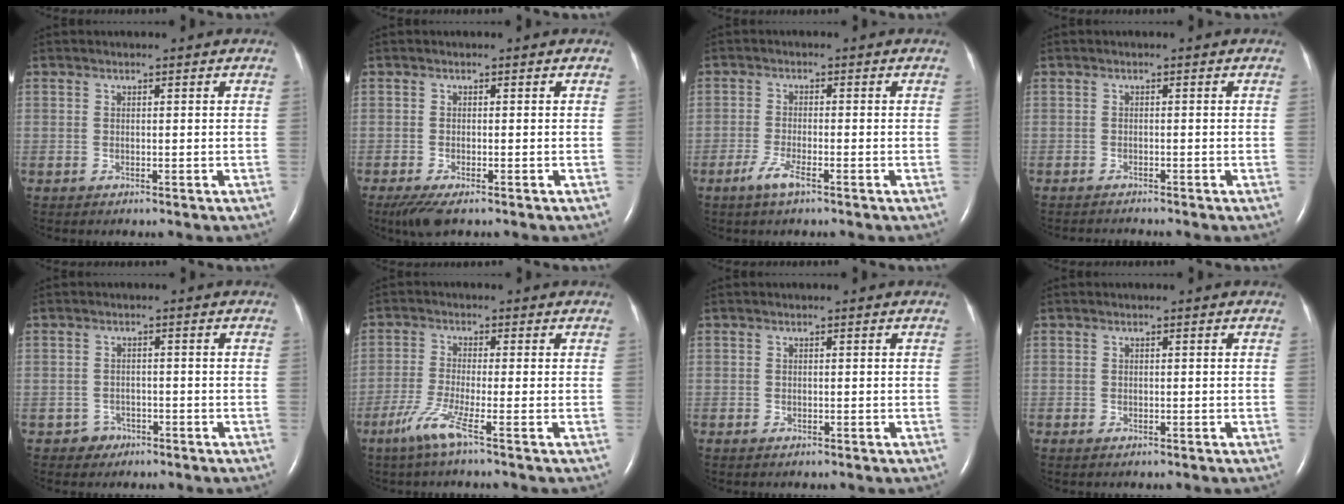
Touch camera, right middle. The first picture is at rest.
{"total": 3.9, "force": [-2.6, 1.0, 2.7], "torque": [-0.056, -0.012, -0.044]}
{"total": 3.3, "force": [-2.1, 0.4, 2.5], "torque": [-0.060, -0.006, -0.043]}
{"total": 1.6, "force": [-1.5, -0.4, -0.2], "torque": [0.001, -0.008, -0.025]}
{"total": 2.2, "force": [-1.4, 1.7, -0.1], "torque": [0.001, 0.009, -0.023]}
{"total": 5.1, "force": [-3.1, -0.7, 4.0], "torque": [-0.089, -0.016, -0.069]}
{"total": 0.5, "force": [-0.3, 0.3, 0.3], "torque": [-0.009, 0.000, -0.005]}
{"total": 0.7, "force": [-0.4, 0.4, 0.5], "torque": [-0.012, 0.000, -0.004]}